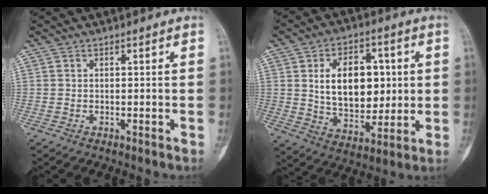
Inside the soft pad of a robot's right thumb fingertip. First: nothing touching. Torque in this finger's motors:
{"motor_torque": [-0.20, 1.53, 0.44, -0.14, 0.33]}